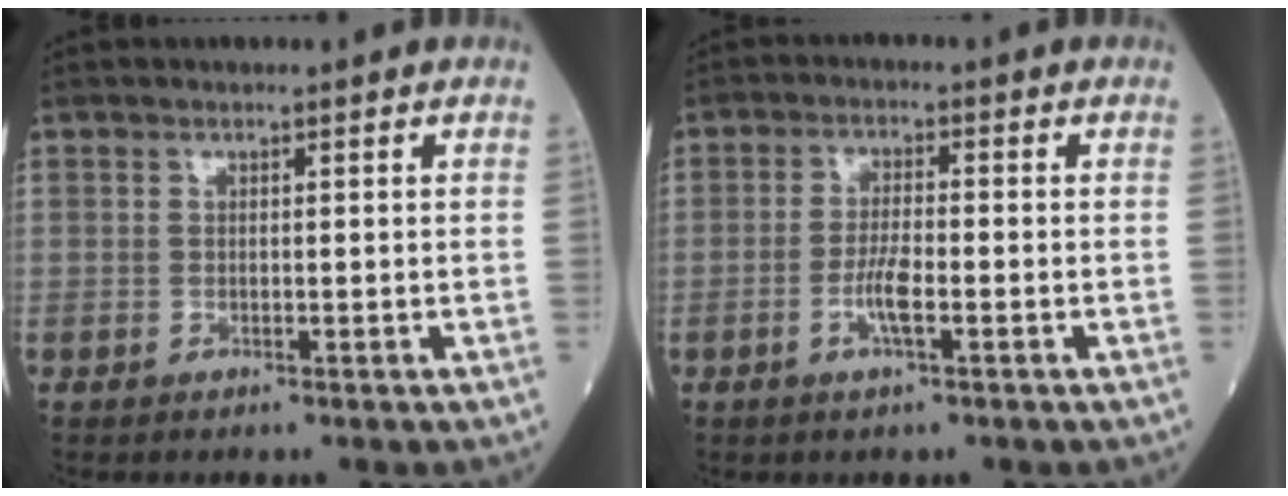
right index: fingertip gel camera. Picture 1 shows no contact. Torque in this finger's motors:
{"motor_torque": [0.11, -0.21, 0.06, 0.02]}